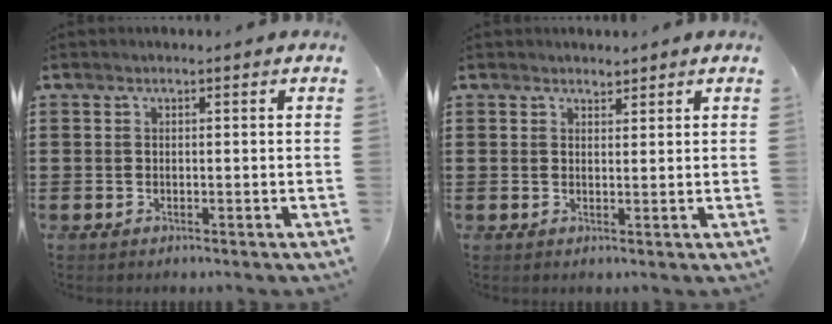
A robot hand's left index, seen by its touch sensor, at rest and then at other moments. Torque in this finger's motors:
{"motor_torque": [1.11, -0.86, 0.08, 0.00]}